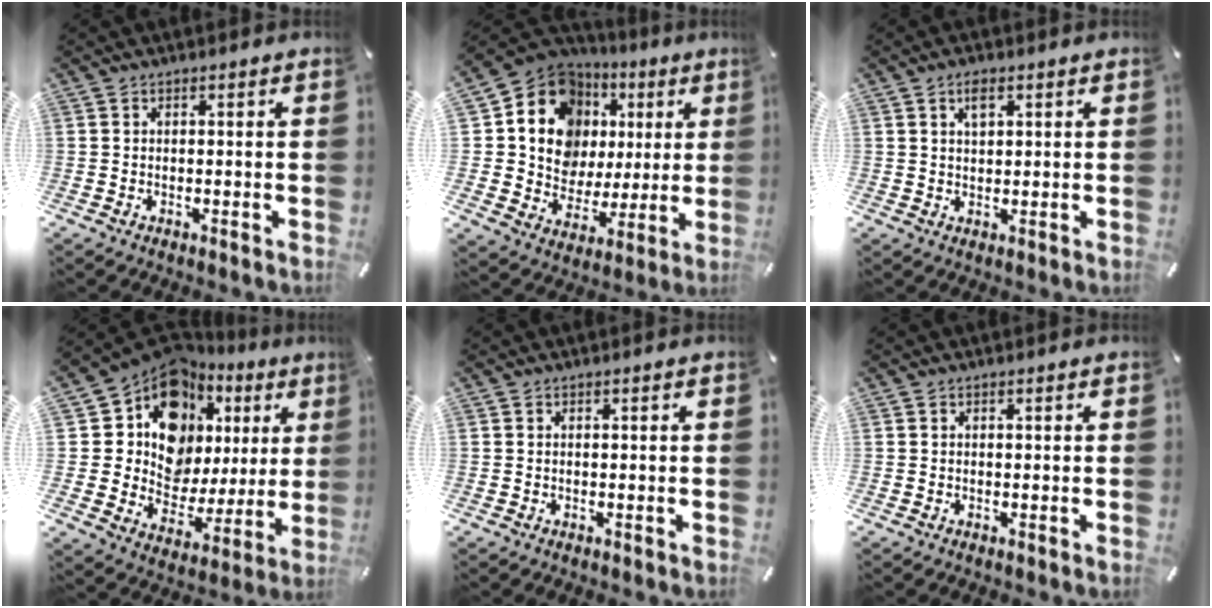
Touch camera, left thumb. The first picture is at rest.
{"total": 14.6, "force": [5.1, 12.5, 5.5], "torque": [-0.095, -0.041, 0.104]}
{"total": 3.3, "force": [1.6, 1.7, 2.3], "torque": [-0.035, -0.003, 0.025]}
{"total": 15.2, "force": [7.7, 11.5, 6.4], "torque": [-0.105, -0.072, 0.140]}
{"total": 0.0}
{"total": 0.0}